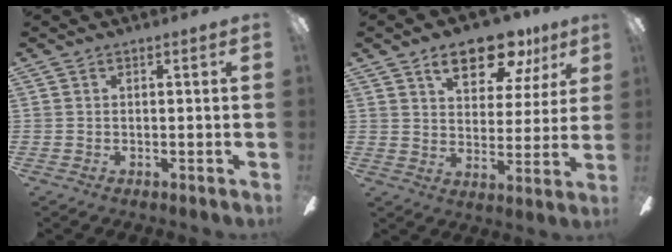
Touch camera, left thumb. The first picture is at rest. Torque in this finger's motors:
{"motor_torque": [1.44, 1.09, 1.44, -1.04, 0.08]}